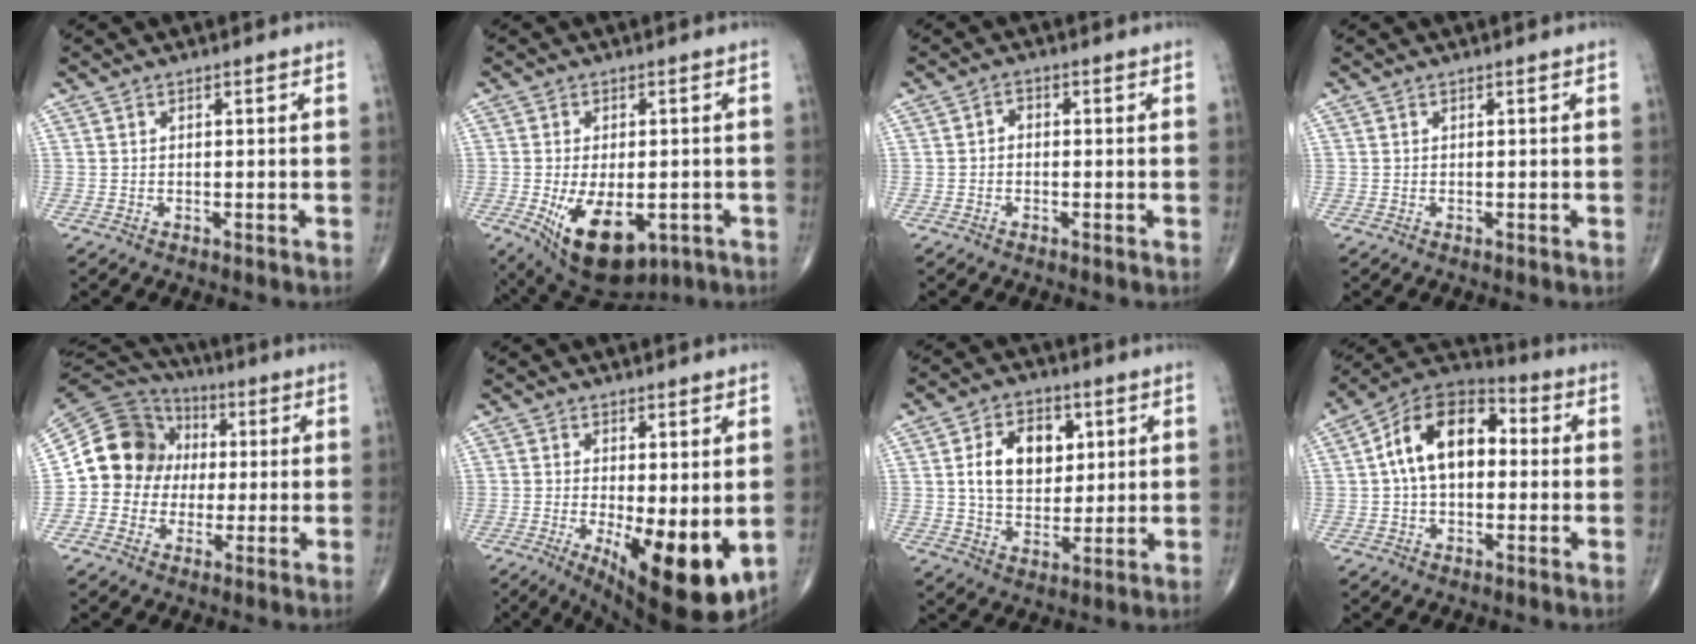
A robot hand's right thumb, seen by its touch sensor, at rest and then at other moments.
{"total": 13.9, "force": [-4.8, 7.5, 10.7], "torque": [-0.167, -0.006, -0.054]}
{"total": 1.6, "force": [-0.3, 1.2, 1.0], "torque": [-0.007, 0.009, -0.011]}
{"total": 0.0}
{"total": 13.9, "force": [0.2, 12.7, 5.7], "torque": [-0.081, 0.031, -0.002]}
{"total": 13.8, "force": [-2.6, 5.0, 12.6], "torque": [-0.181, -0.031, -0.023]}
{"total": 11.9, "force": [2.9, 8.3, 8.1], "torque": [-0.098, -0.006, 0.052]}
{"total": 14.7, "force": [1.4, 9.3, 11.4], "torque": [-0.171, 0.038, 0.008]}